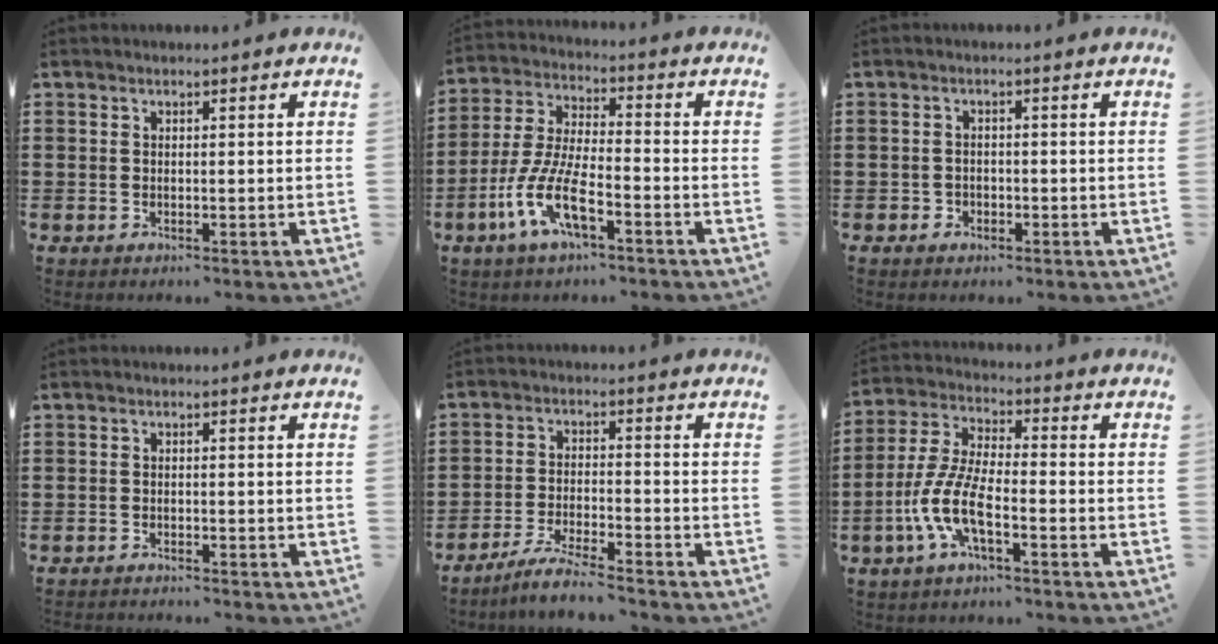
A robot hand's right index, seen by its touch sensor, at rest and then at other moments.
{"total": 9.6, "force": [-5.1, 2.6, 7.8], "torque": [-0.194, -0.015, -0.102]}
{"total": 1.2, "force": [-0.7, 1.0, 0.1], "torque": [-0.005, 0.001, -0.017]}
{"total": 1.1, "force": [-1.1, -0.1, 0.0], "torque": [-0.003, 0.001, -0.023]}
{"total": 5.0, "force": [-4.7, -0.2, 1.8], "torque": [-0.045, -0.008, -0.094]}
{"total": 8.2, "force": [-3.9, 2.1, 7.0], "torque": [-0.177, -0.017, -0.080]}